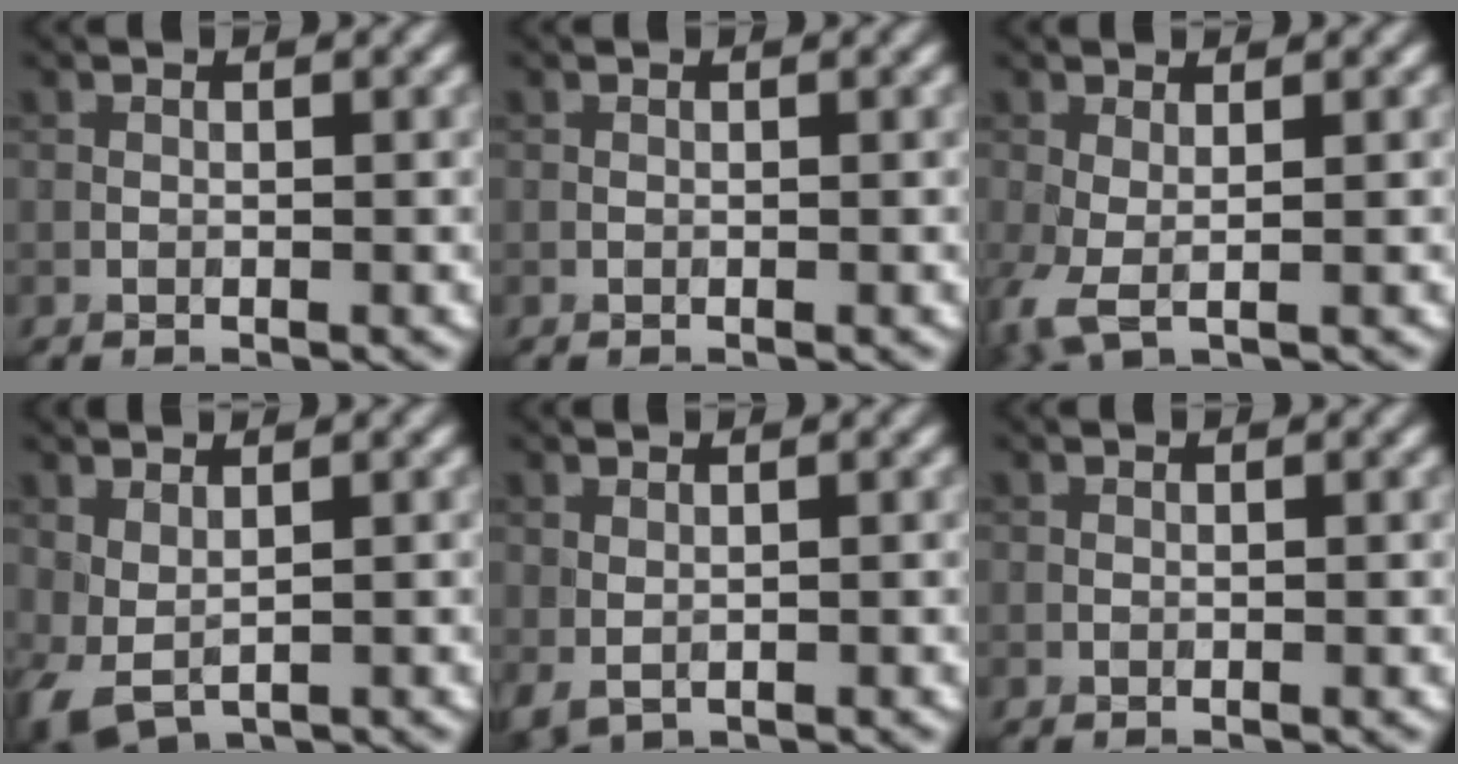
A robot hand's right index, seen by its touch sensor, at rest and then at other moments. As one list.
[{"total": 0.0}, {"total": 2.5, "force": [-0.2, 0.9, 2.3], "torque": [-0.062, -0.004, -0.007]}, {"total": 2.5, "force": [0.5, 1.5, 1.9], "torque": [-0.048, -0.005, 0.015]}, {"total": 1.0, "force": [0.2, 0.6, 0.7], "torque": [-0.018, -0.005, 0.011]}, {"total": 0.0}]